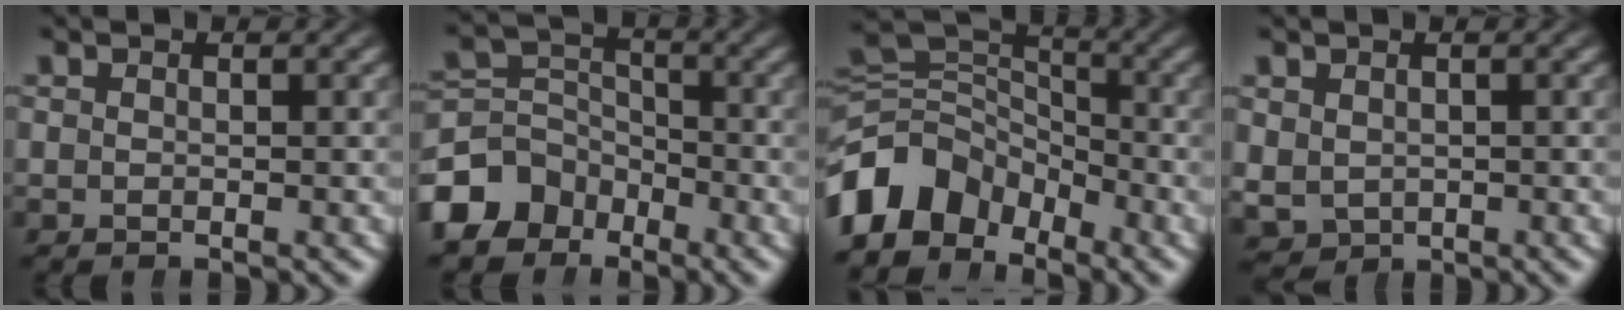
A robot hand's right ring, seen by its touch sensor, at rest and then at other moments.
{"total": 7.0, "force": [-2.7, 5.9, 2.6], "torque": [-0.049, -0.031, -0.041]}
{"total": 10.7, "force": [-2.7, 8.6, 5.7], "torque": [-0.111, -0.029, -0.043]}
{"total": 4.4, "force": [-1.0, 4.0, 1.5], "torque": [-0.039, -0.037, 0.006]}